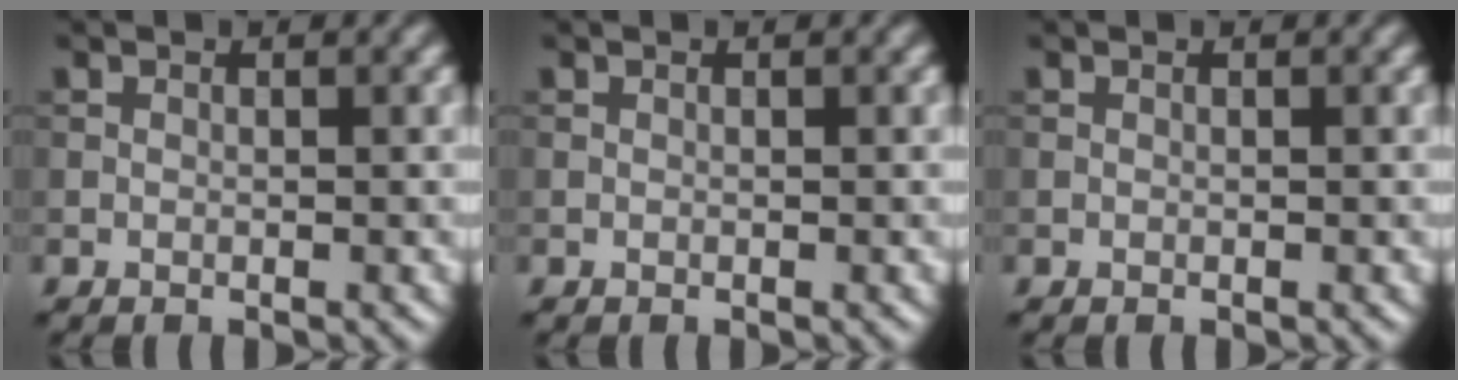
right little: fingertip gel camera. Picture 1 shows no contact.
{"total": 0.0}
{"total": 0.0}